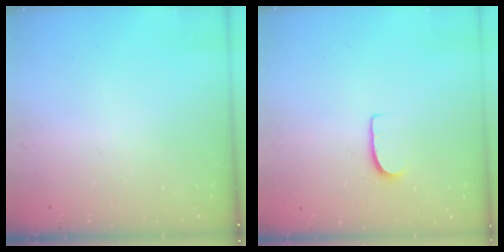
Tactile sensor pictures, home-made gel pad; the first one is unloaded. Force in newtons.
{"total": 5.1, "press": 5.1, "slide": 0.5}